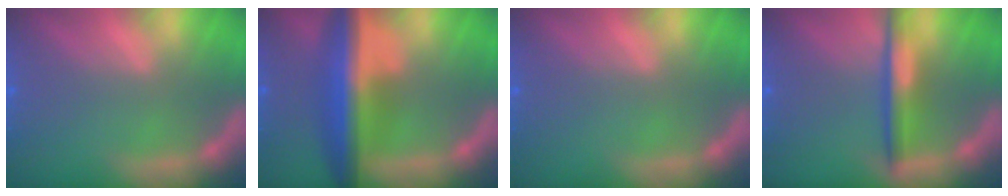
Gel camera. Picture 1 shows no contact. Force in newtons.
{"total": 9.0}
{"total": 0.0}
{"total": 4.0}